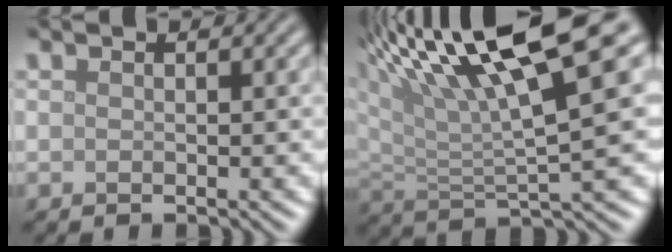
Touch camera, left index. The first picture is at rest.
{"total": 12.9, "force": [7.6, 2.6, 10.1], "torque": [-0.172, 0.016, 0.129]}